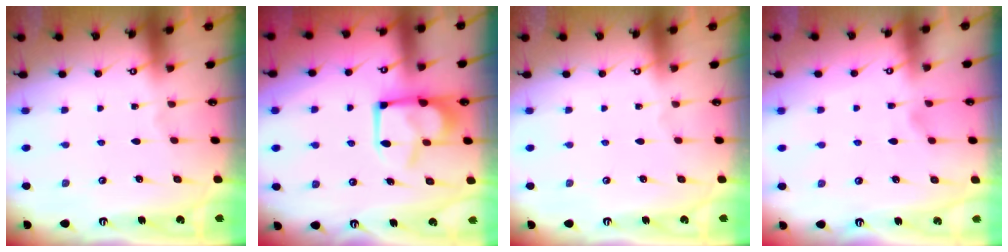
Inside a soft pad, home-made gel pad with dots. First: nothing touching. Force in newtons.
{"total": 11.1, "press": 11.0, "slide": 1.3}
{"total": 0.0}
{"total": 1.0, "press": 0.0, "slide": 1.0}